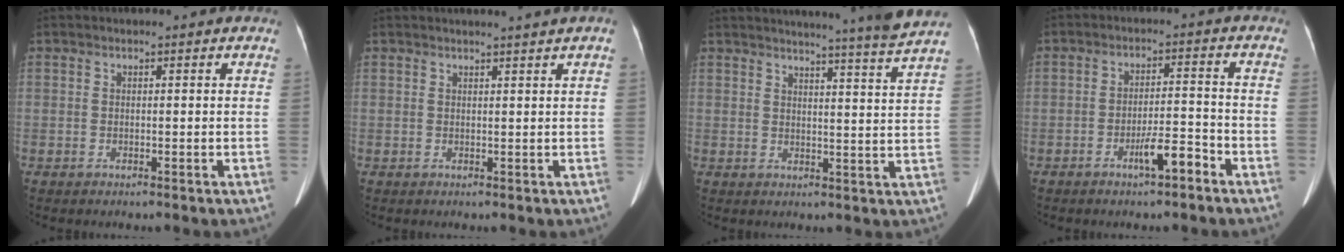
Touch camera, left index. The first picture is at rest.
{"total": 2.7, "force": [2.3, -0.7, 1.3], "torque": [-0.015, 0.006, 0.028]}
{"total": 12.9, "force": [11.7, -2.9, 4.5], "torque": [-0.066, -0.055, 0.134]}
{"total": 4.9, "force": [-3.2, 0.7, 3.6], "torque": [-0.061, 0.002, -0.054]}